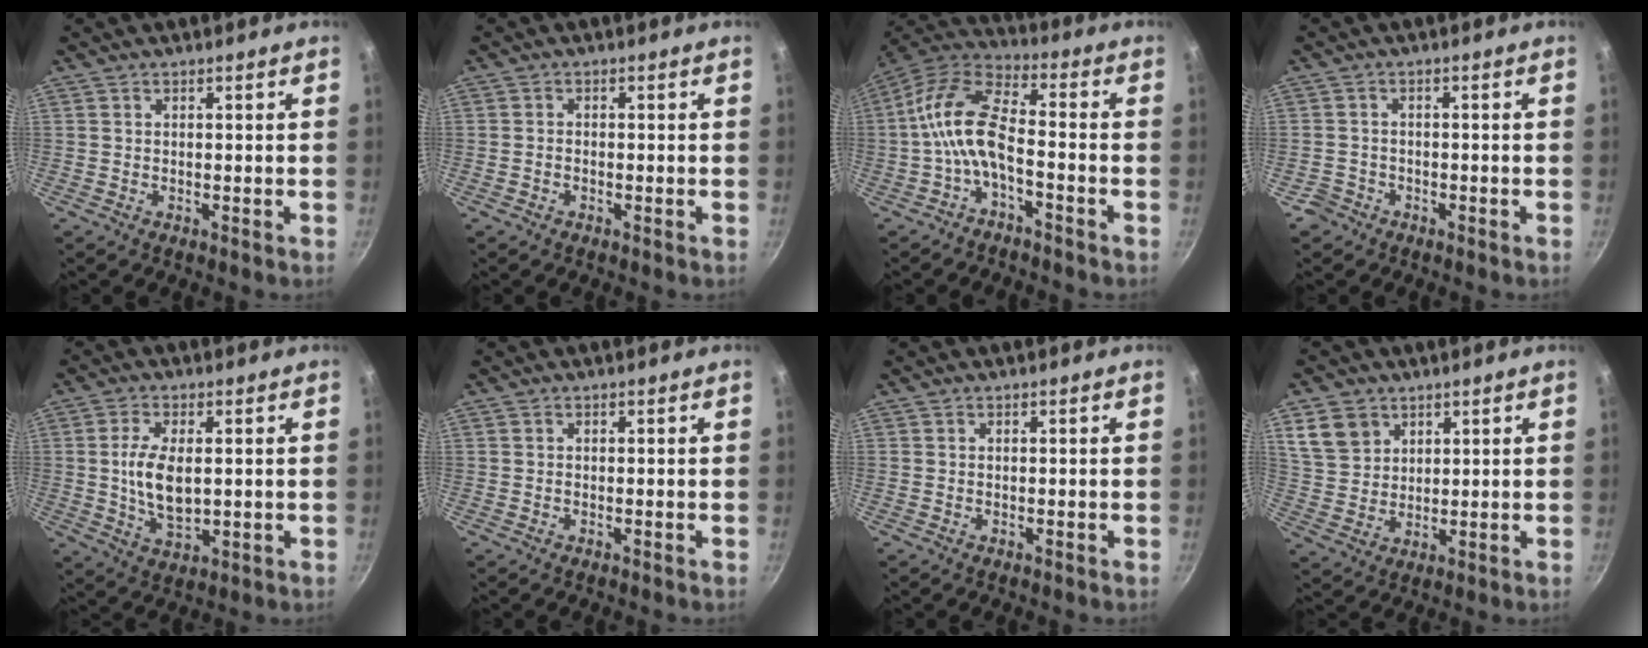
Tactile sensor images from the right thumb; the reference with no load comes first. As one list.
[{"total": 0.9, "force": [-0.6, 0.6, 0.5], "torque": [-0.010, 0.007, -0.012]}, {"total": 10.9, "force": [-3.6, 5.0, 9.0], "torque": [-0.184, 0.047, -0.081]}, {"total": 2.5, "force": [-1.7, 1.9, 0.1], "torque": [0.007, 0.026, -0.025]}, {"total": 9.0, "force": [0.5, 4.5, 7.8], "torque": [-0.149, -0.005, 0.015]}, {"total": 0.0}, {"total": 0.0}, {"total": 7.7, "force": [3.8, 6.0, 3.1], "torque": [-0.036, -0.006, 0.084]}]